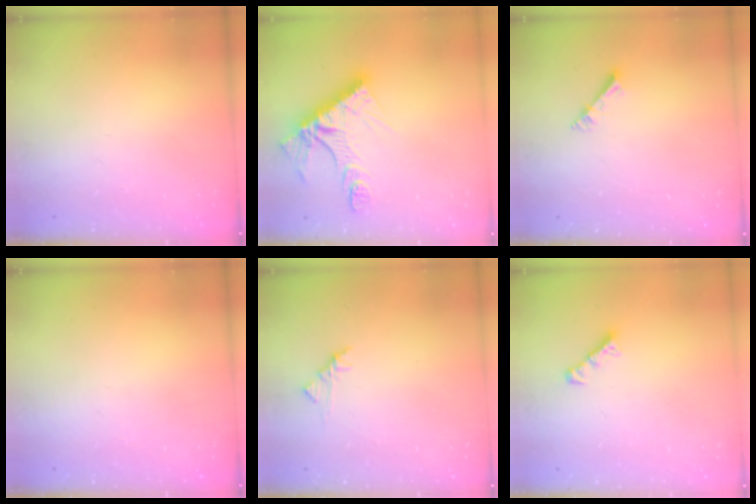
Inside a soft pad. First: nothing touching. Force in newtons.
{"total": 14.0, "press": 14.0, "slide": 1.2}
{"total": 3.0, "press": 3.0, "slide": 0.3}
{"total": 0.0}
{"total": 3.3, "press": 3.2, "slide": 0.8}
{"total": 3.0, "press": 3.0, "slide": 0.4}